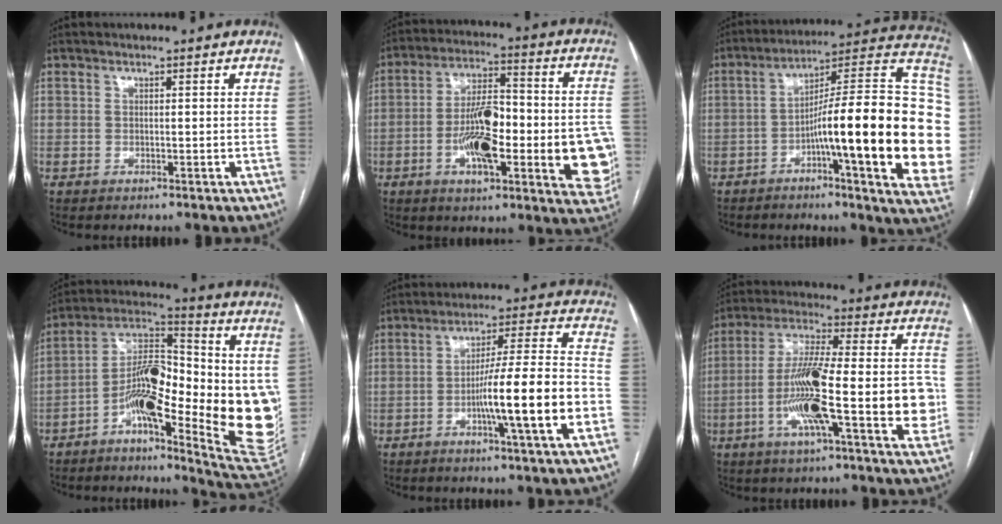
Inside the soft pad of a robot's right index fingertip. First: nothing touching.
{"total": 22.0, "force": [-4.4, 6.5, 20.6], "torque": [-0.229, 0.021, -0.051]}
{"total": 28.0, "force": [-3.8, 2.9, 27.6], "torque": [-0.295, 0.023, -0.061]}
{"total": 23.9, "force": [-3.5, 6.0, 22.9], "torque": [-0.303, 0.006, -0.051]}
{"total": 15.0, "force": [-4.4, -0.3, 14.3], "torque": [-0.231, 0.003, -0.072]}
{"total": 19.8, "force": [-4.3, 3.2, 19.1], "torque": [-0.290, 0.016, -0.065]}